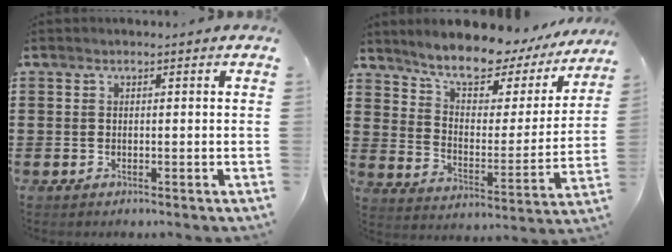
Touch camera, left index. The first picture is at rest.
{"total": 9.0, "force": [8.0, 2.2, 3.5], "torque": [-0.089, -0.056, 0.136]}